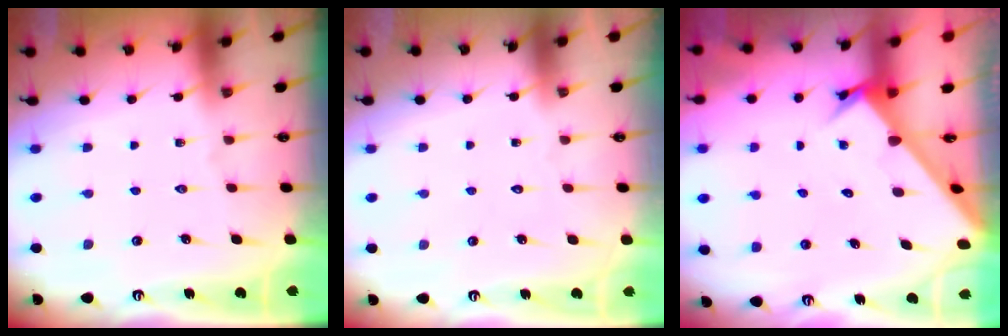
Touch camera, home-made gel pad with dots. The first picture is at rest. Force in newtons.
{"total": 1.6, "press": 1.6, "slide": 0.0}
{"total": 2.7, "press": 2.7, "slide": 0.3}